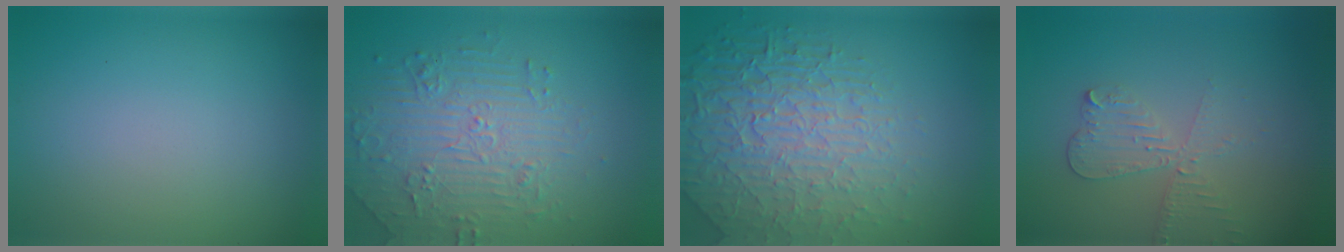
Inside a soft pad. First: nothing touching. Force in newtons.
{"total": 4.6, "press": 4.0, "slide": 2.3}
{"total": 7.3, "press": 5.7, "slide": 4.6}
{"total": 3.3, "press": 2.8, "slide": 1.6}